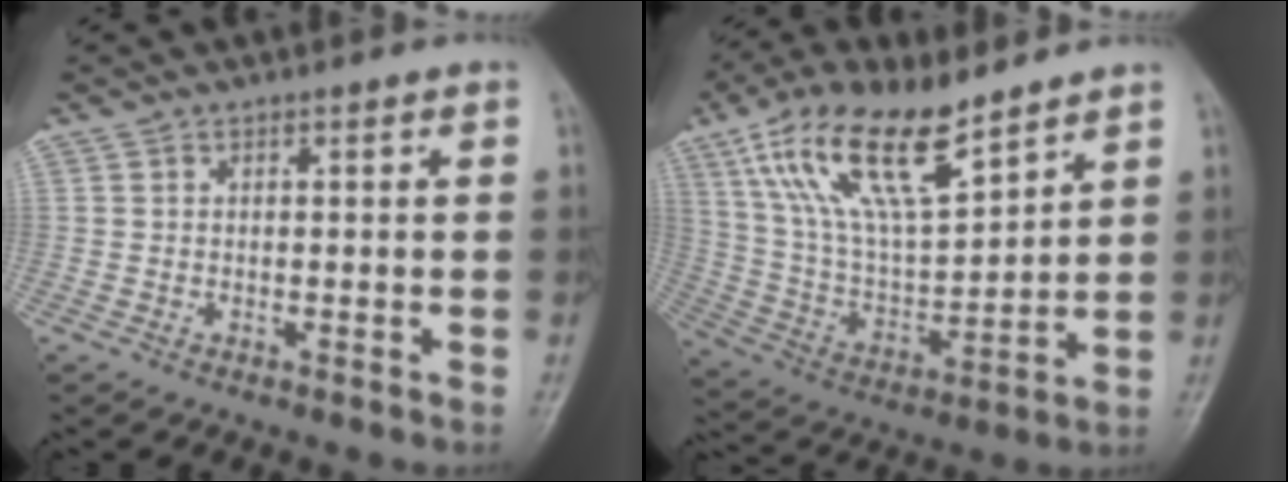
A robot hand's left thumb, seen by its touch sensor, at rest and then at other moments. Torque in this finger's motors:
{"motor_torque": [1.19, 1.20, 1.40, -1.37, 0.50]}